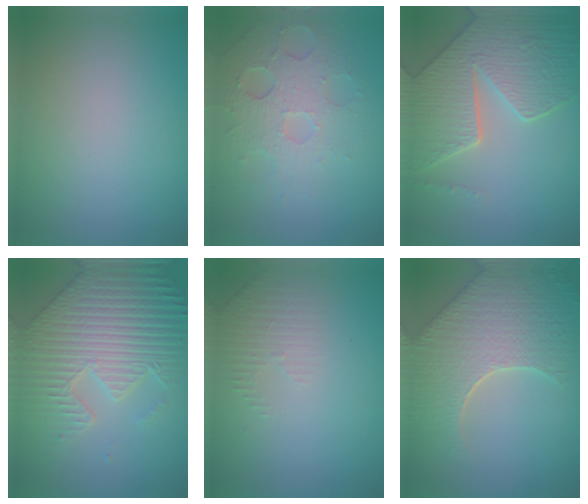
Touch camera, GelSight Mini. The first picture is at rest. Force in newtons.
{"total": 4.0, "press": 3.6, "slide": 1.7}
{"total": 8.3, "press": 6.1, "slide": 5.6}
{"total": 8.6, "press": 6.5, "slide": 5.6}
{"total": 1.9, "press": 1.8, "slide": 0.6}
{"total": 9.0, "press": 6.4, "slide": 6.3}